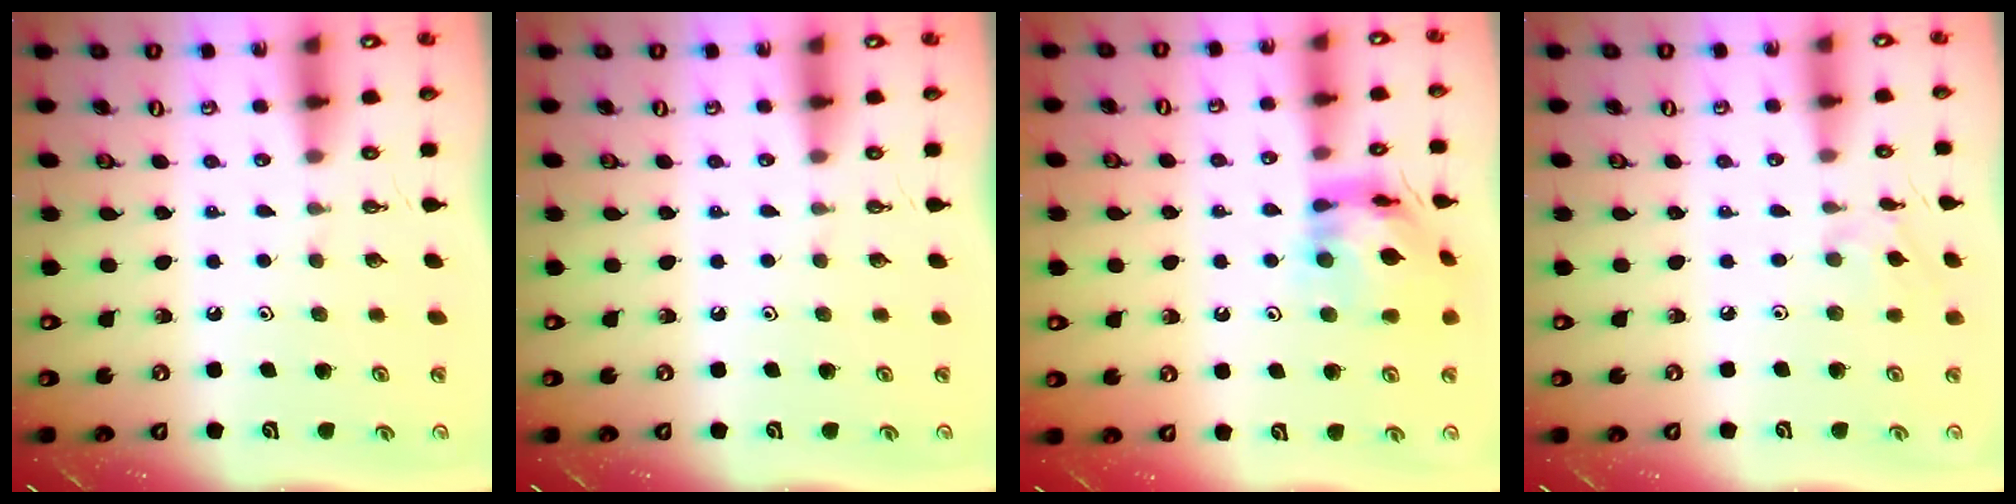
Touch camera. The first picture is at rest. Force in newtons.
{"total": 0.0}
{"total": 13.0, "press": 12.9, "slide": 1.6}
{"total": 4.5, "press": 4.4, "slide": 0.6}